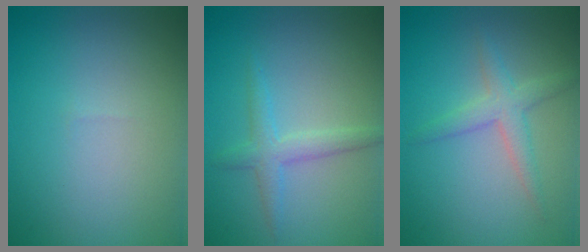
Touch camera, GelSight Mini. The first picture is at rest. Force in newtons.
{"total": 2.3, "press": 2.3, "slide": 0.1}
{"total": 2.5, "press": 2.5, "slide": 0.1}